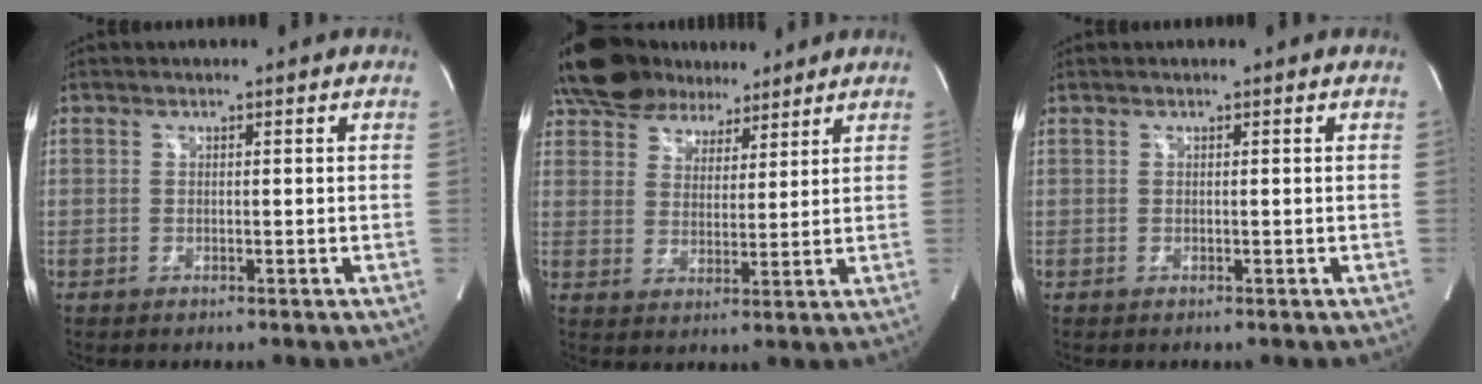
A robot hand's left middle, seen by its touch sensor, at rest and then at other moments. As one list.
[{"total": 12.4, "force": [10.4, 5.5, 4.0], "torque": [-0.071, 0.026, 0.175]}, {"total": 0.0}]